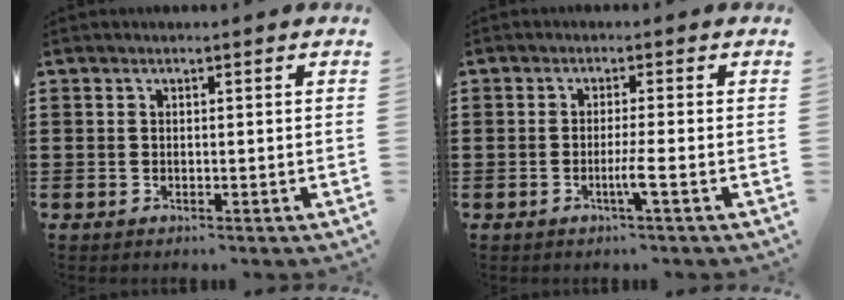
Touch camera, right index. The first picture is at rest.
{"total": 3.0, "force": [-1.1, -0.4, 2.7], "torque": [-0.053, -0.010, -0.025]}